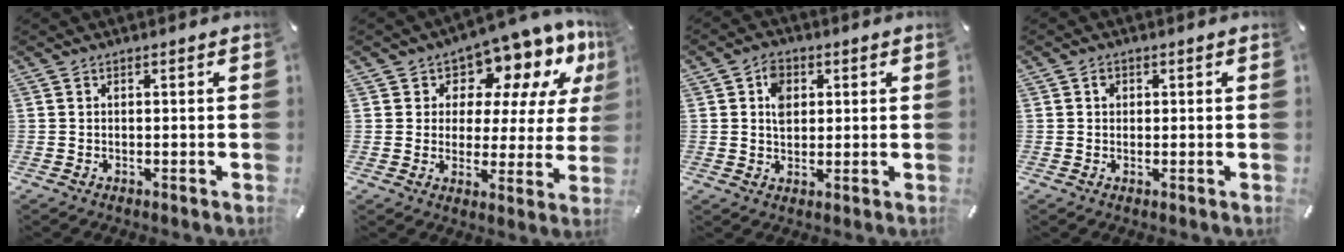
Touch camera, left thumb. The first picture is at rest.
{"total": 10.8, "force": [8.7, 5.7, 3.0], "torque": [-0.056, -0.078, 0.151]}
{"total": 5.3, "force": [1.3, 4.2, 2.9], "torque": [-0.041, 0.000, 0.018]}
{"total": 1.4, "force": [0.2, 1.3, 0.6], "torque": [-0.006, 0.003, 0.000]}